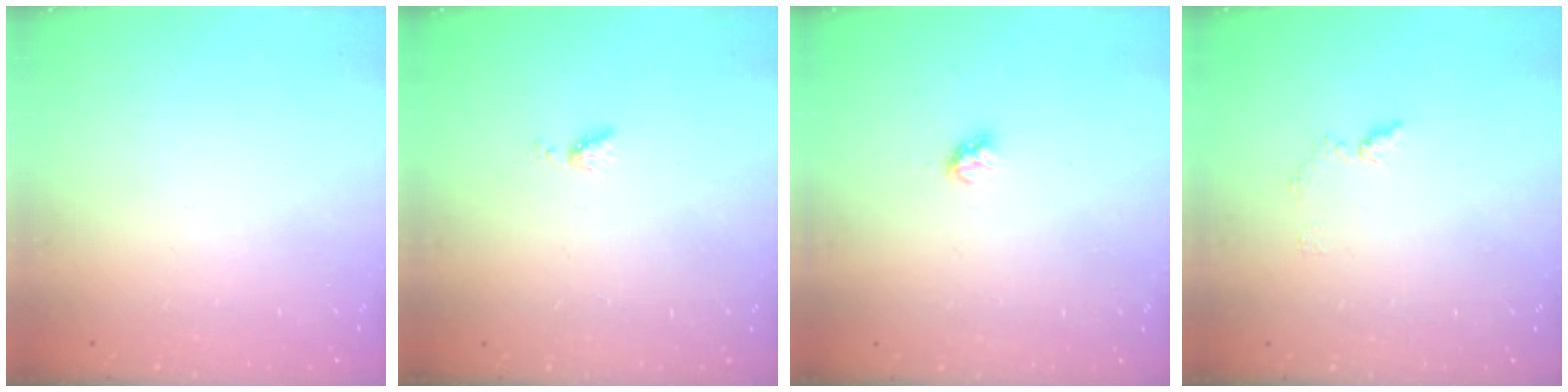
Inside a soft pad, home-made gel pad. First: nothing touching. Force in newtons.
{"total": 4.0, "press": 4.0, "slide": 0.5}
{"total": 2.8, "press": 2.8, "slide": 0.2}
{"total": 6.4, "press": 6.4, "slide": 0.7}